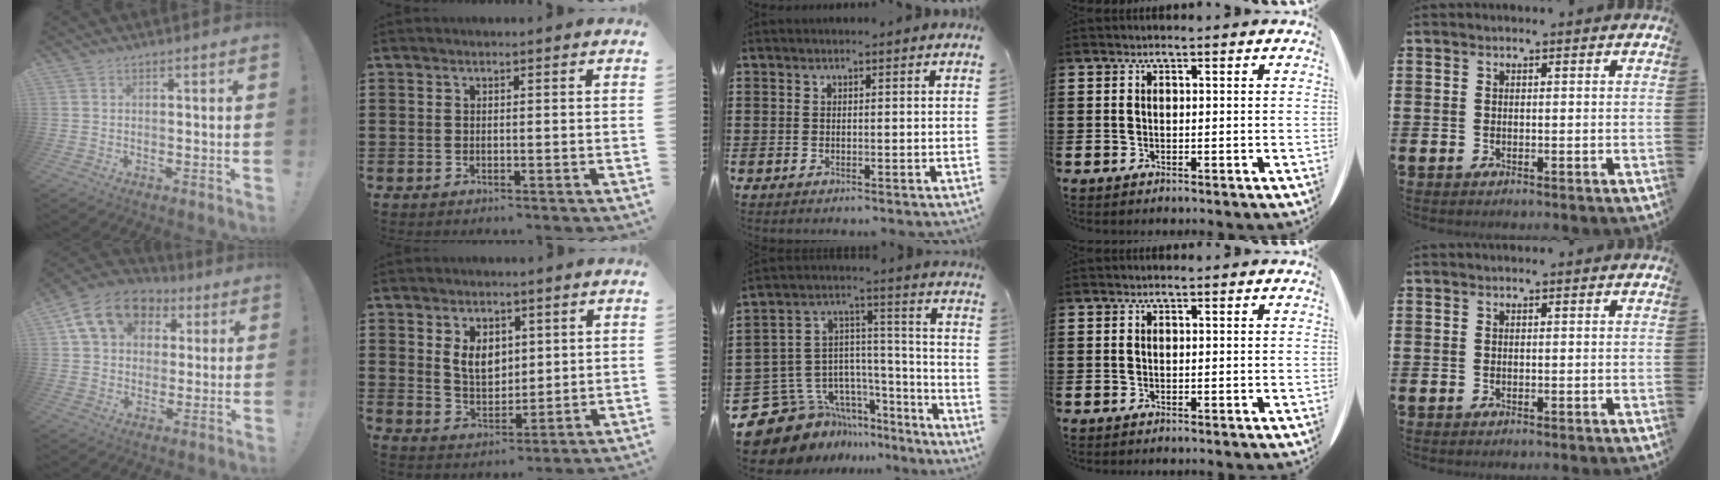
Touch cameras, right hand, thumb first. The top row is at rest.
{"thumb": {"total": 15.2, "force": [6.2, 11.6, 7.7], "torque": [-0.110, -0.015, 0.120]}, "index": {"total": 5.7, "force": [2.0, 3.9, 3.6], "torque": [-0.068, 0.005, 0.032]}, "middle": {"total": 10.4, "force": [-7.8, 6.4, 2.5], "torque": [-0.085, -0.002, -0.143]}}